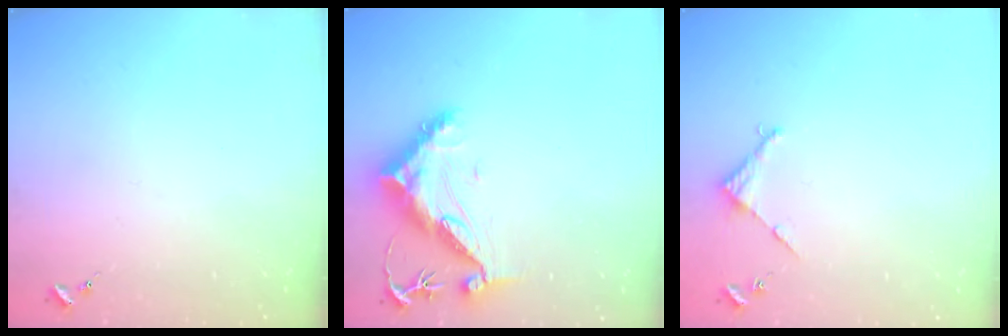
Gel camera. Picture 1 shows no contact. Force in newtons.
{"total": 14.3, "press": 14.3, "slide": 0.8}
{"total": 2.9, "press": 2.8, "slide": 0.2}